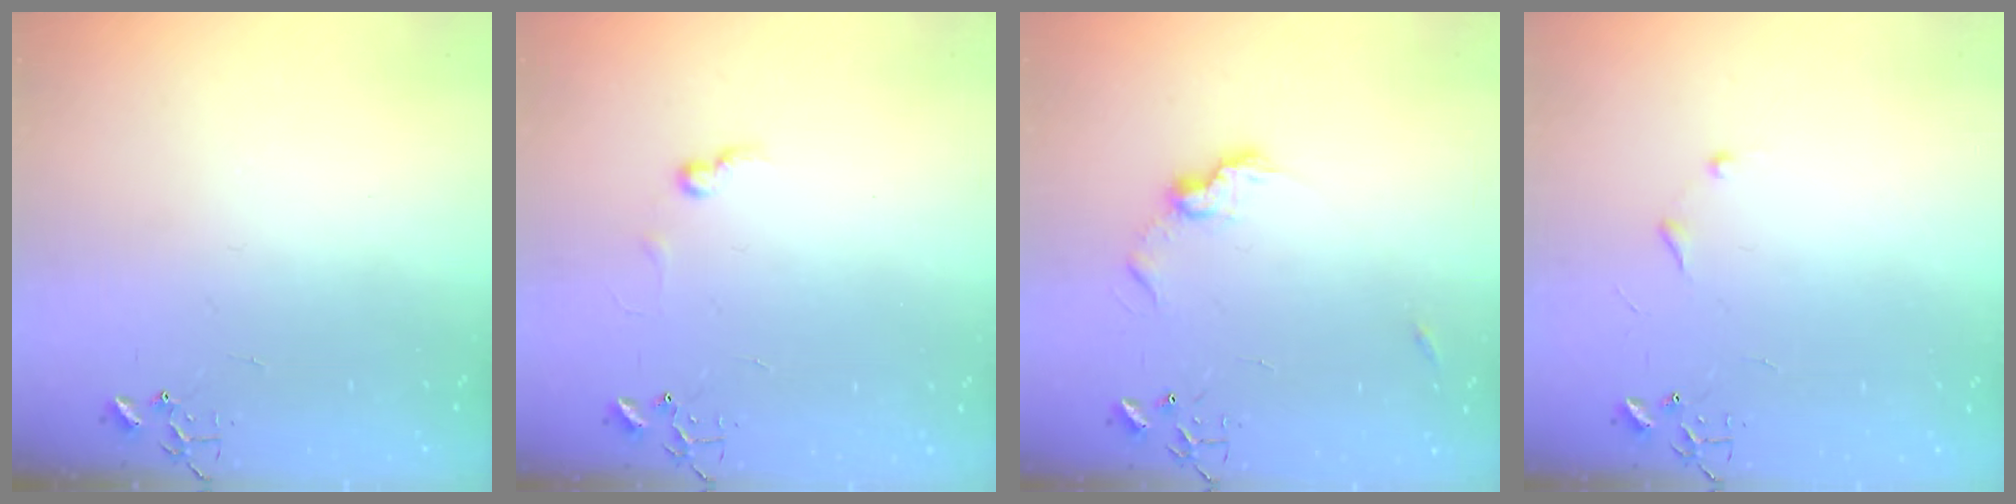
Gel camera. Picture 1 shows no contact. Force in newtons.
{"total": 5.5, "press": 5.5, "slide": 0.8}
{"total": 8.8, "press": 8.8, "slide": 0.4}
{"total": 6.0, "press": 6.0, "slide": 0.6}